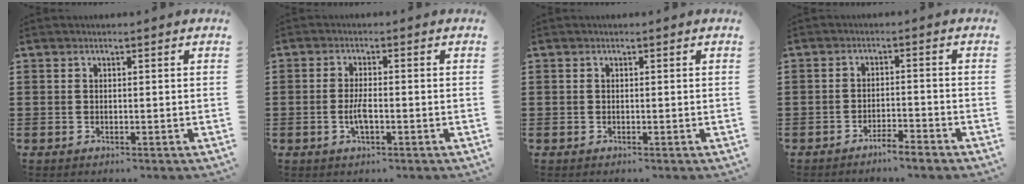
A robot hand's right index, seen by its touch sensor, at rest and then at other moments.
{"total": 3.3, "force": [-0.9, 1.0, 3.0], "torque": [-0.061, -0.001, -0.018]}
{"total": 0.0}
{"total": 2.7, "force": [-2.7, -0.1, 0.6], "torque": [-0.014, 0.001, -0.054]}